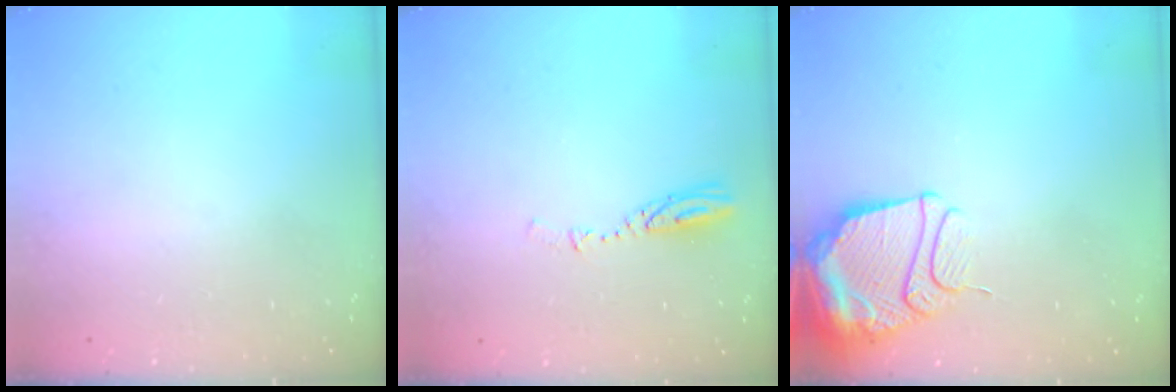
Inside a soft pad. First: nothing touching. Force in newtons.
{"total": 3.7, "press": 3.7, "slide": 0.4}
{"total": 13.8, "press": 13.7, "slide": 1.4}